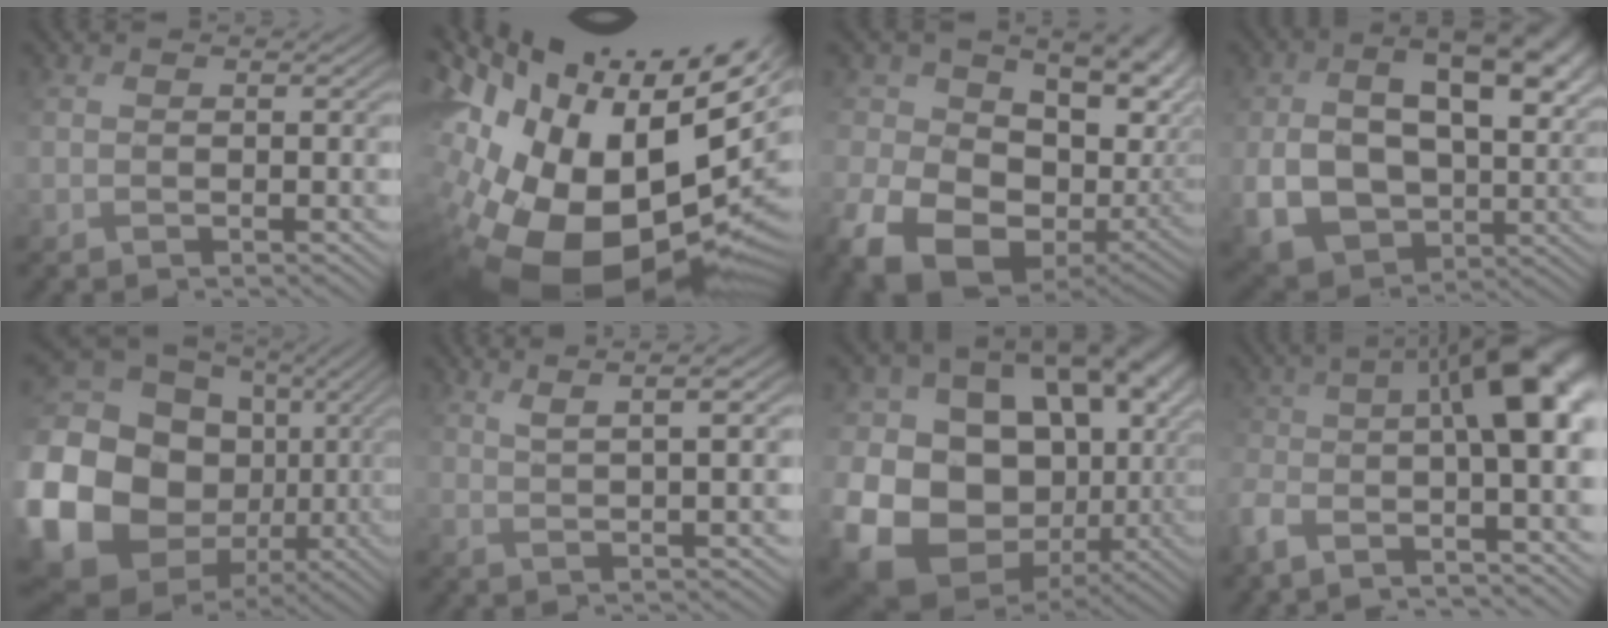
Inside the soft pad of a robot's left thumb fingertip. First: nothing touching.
{"total": 20.7, "force": [-2.3, 11.9, 16.7], "torque": [-0.300, -0.041, 0.000]}
{"total": 17.5, "force": [-1.5, 12.8, 11.8], "torque": [-0.235, -0.037, -0.003]}
{"total": 15.4, "force": [1.6, 10.4, 11.2], "torque": [-0.189, -0.010, 0.043]}
{"total": 24.1, "force": [-1.1, 20.7, 12.3], "torque": [-0.330, -0.059, -0.023]}
{"total": 6.1, "force": [2.8, 1.2, 5.3], "torque": [-0.074, 0.021, 0.040]}
{"total": 21.3, "force": [-0.3, 17.9, 11.5], "torque": [-0.236, -0.014, 0.003]}
{"total": 12.2, "force": [-3.9, 3.8, 10.9], "torque": [-0.196, -0.010, -0.070]}